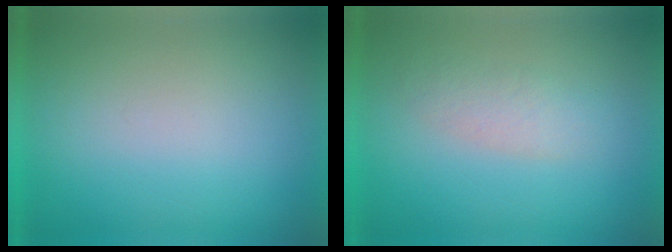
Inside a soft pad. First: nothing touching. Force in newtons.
{"total": 2.7}